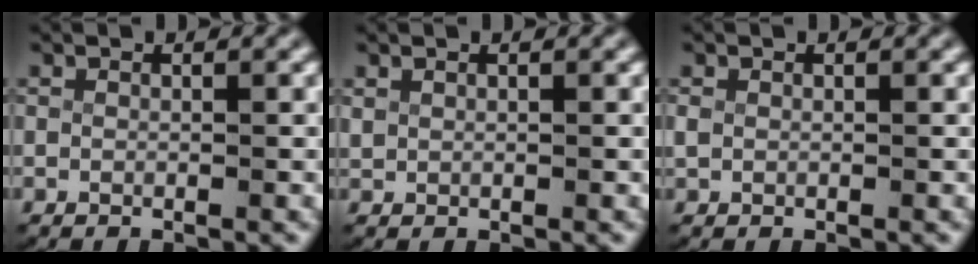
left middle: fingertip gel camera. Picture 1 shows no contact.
{"total": 0.6, "force": [0.4, 0.3, 0.3], "torque": [-0.013, -0.002, 0.015]}
{"total": 0.6, "force": [0.0, 0.5, 0.3], "torque": [-0.015, -0.006, 0.007]}